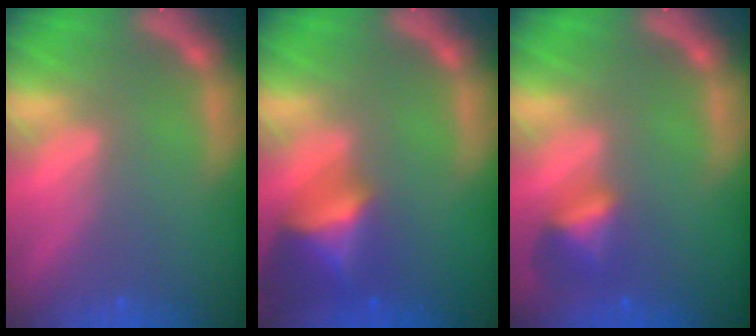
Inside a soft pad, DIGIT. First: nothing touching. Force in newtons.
{"total": 5.5}
{"total": 2.9}